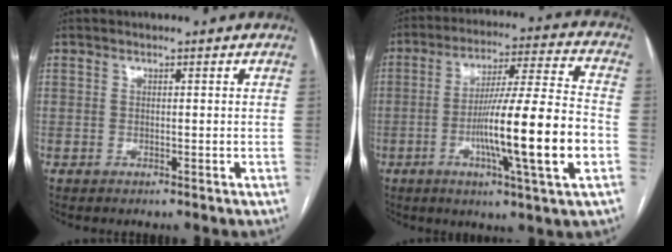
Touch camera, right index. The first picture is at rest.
{"total": 17.7, "force": [-4.5, -0.3, 17.1], "torque": [-0.290, -0.006, -0.077]}